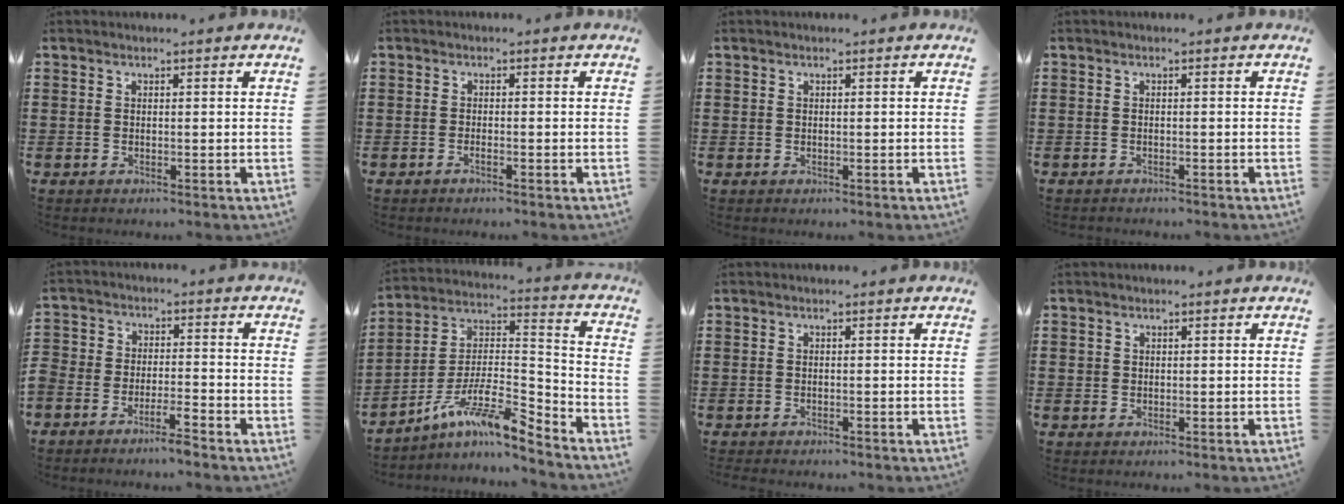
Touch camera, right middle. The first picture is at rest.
{"total": 0.7, "force": [-0.5, 0.0, 0.5], "torque": [-0.011, -0.003, -0.008]}
{"total": 0.0}
{"total": 0.7, "force": [-0.7, 0.2, 0.0], "torque": [-0.001, 0.002, -0.015]}
{"total": 4.4, "force": [-4.4, 0.1, 0.3], "torque": [-0.017, 0.000, -0.096]}
{"total": 10.1, "force": [-7.4, 1.8, 6.5], "torque": [-0.140, -0.012, -0.153]}
{"total": 0.8, "force": [-0.8, 0.2, -0.1], "torque": [0.000, 0.002, -0.018]}
{"total": 0.7, "force": [0.1, 0.6, 0.1], "torque": [-0.002, 0.006, 0.001]}